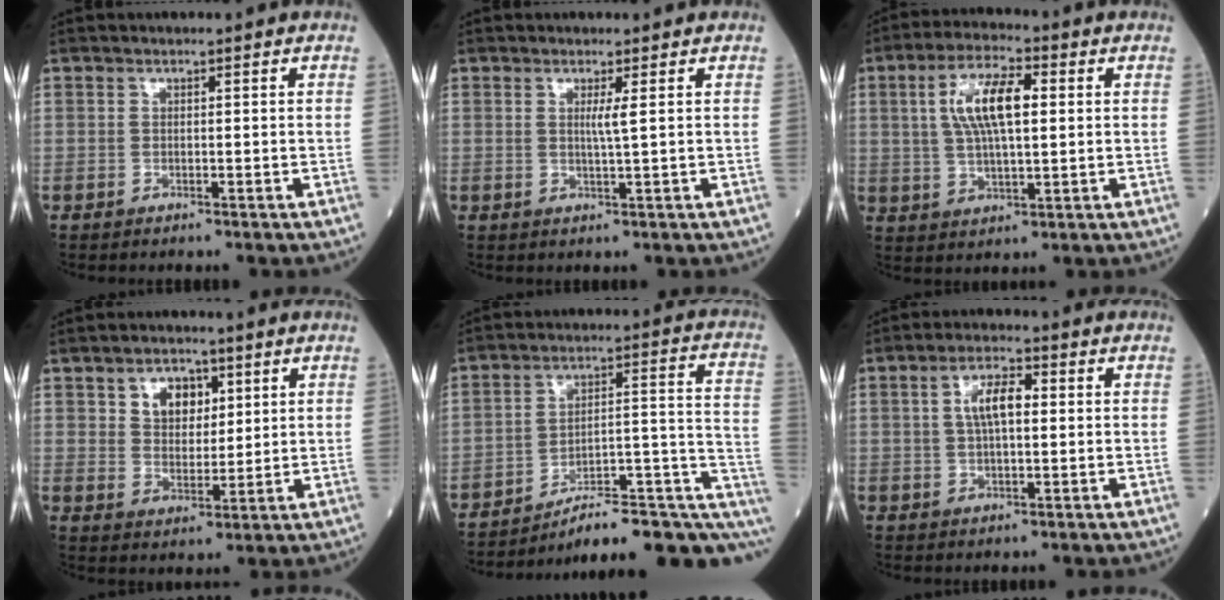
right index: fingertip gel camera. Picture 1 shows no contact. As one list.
[{"total": 1.8, "force": [0.6, -0.5, 1.6], "torque": [-0.035, -0.004, 0.013]}, {"total": 9.8, "force": [2.2, 2.9, 9.1], "torque": [-0.181, 0.015, 0.043]}, {"total": 5.8, "force": [2.7, 3.8, 3.5], "torque": [-0.058, 0.009, 0.052]}, {"total": 18.6, "force": [-13.1, 3.6, 12.6], "torque": [-0.103, 0.059, -0.175]}, {"total": 5.6, "force": [1.1, 1.8, 5.2], "torque": [-0.102, 0.015, 0.021]}]